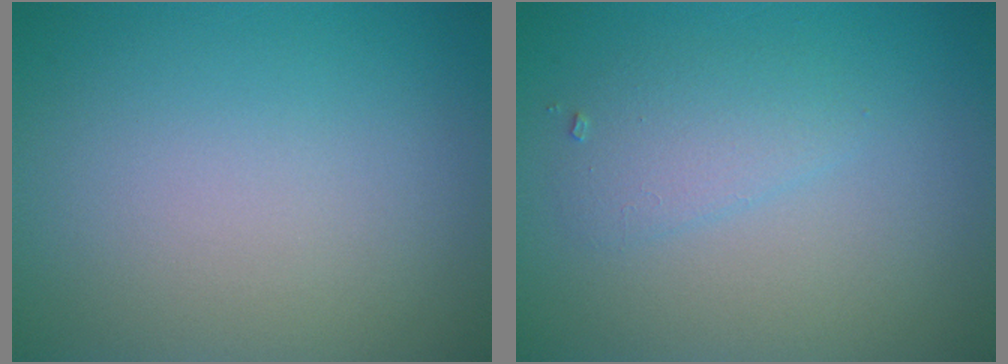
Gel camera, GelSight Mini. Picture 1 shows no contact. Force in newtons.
{"total": 2.0, "press": 2.0, "slide": 0.1}